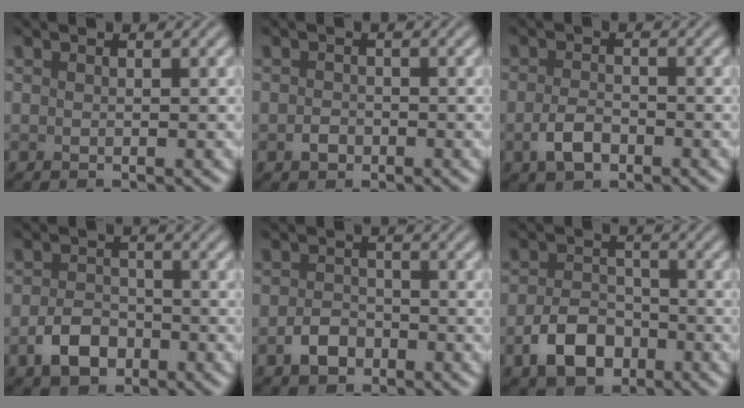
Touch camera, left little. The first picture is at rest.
{"total": 1.2, "force": [-0.6, 0.9, 0.4], "torque": [-0.006, -0.001, -0.017]}
{"total": 2.6, "force": [-1.3, 1.5, 1.7], "torque": [-0.034, -0.001, -0.030]}
{"total": 3.7, "force": [-1.9, 2.5, 2.0], "torque": [-0.039, 0.000, -0.038]}
{"total": 2.7, "force": [-1.5, 1.9, 1.2], "torque": [-0.018, 0.003, -0.033]}
{"total": 4.8, "force": [-2.4, 3.2, 2.6], "torque": [-0.048, -0.002, -0.047]}